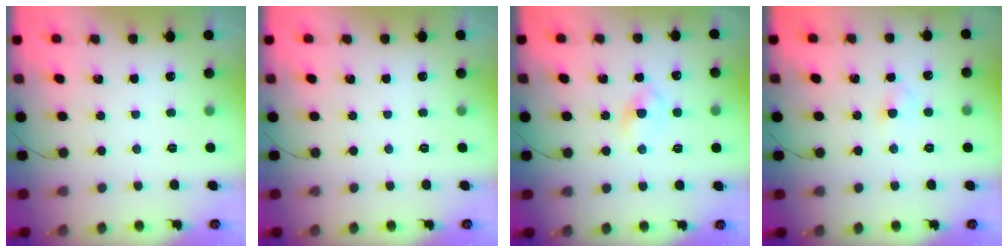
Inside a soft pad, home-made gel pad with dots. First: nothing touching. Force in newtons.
{"total": 0.0}
{"total": 2.9, "press": 2.6, "slide": 1.3}
{"total": 2.9, "press": 2.7, "slide": 0.9}